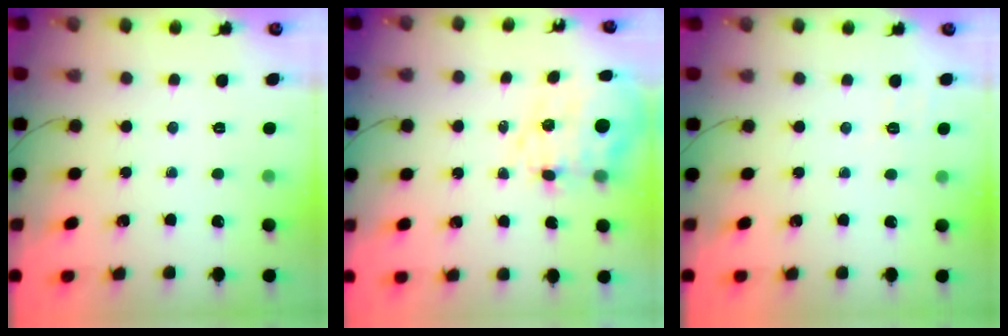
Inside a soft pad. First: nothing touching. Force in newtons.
{"total": 12.4, "press": 12.2, "slide": 2.6}
{"total": 1.6, "press": 0.1, "slide": 1.6}